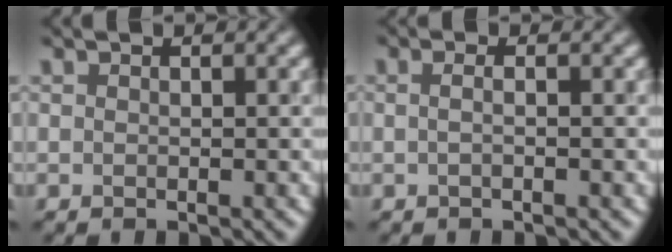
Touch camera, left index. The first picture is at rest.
{"total": 1.4, "force": [0.1, 0.9, 1.1], "torque": [0.001, 0.000, -0.021]}